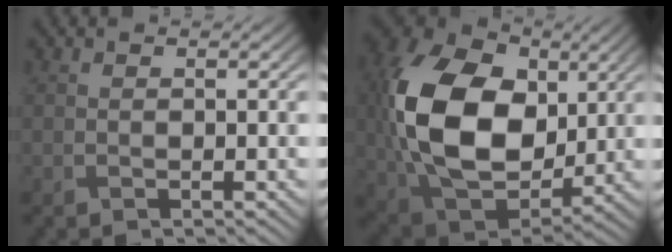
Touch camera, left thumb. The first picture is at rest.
{"total": 18.4, "force": [1.8, 12.9, 13.1], "torque": [-0.315, 0.001, 0.038]}